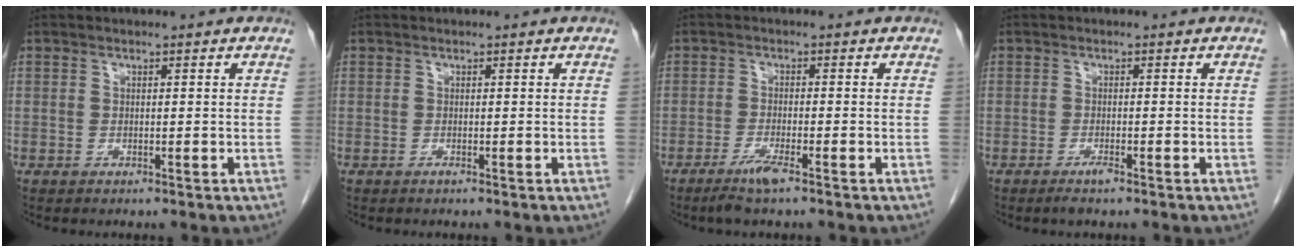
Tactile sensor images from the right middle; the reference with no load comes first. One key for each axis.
{"total": 0.0}
{"total": 3.4, "fx": -2.4, "fy": 0.0, "fz": 2.5, "tx": -0.054, "ty": -0.007, "tz": -0.048}
{"total": 1.6, "fx": -1.1, "fy": 0.0, "fz": 1.0, "tx": -0.023, "ty": -0.003, "tz": -0.021}